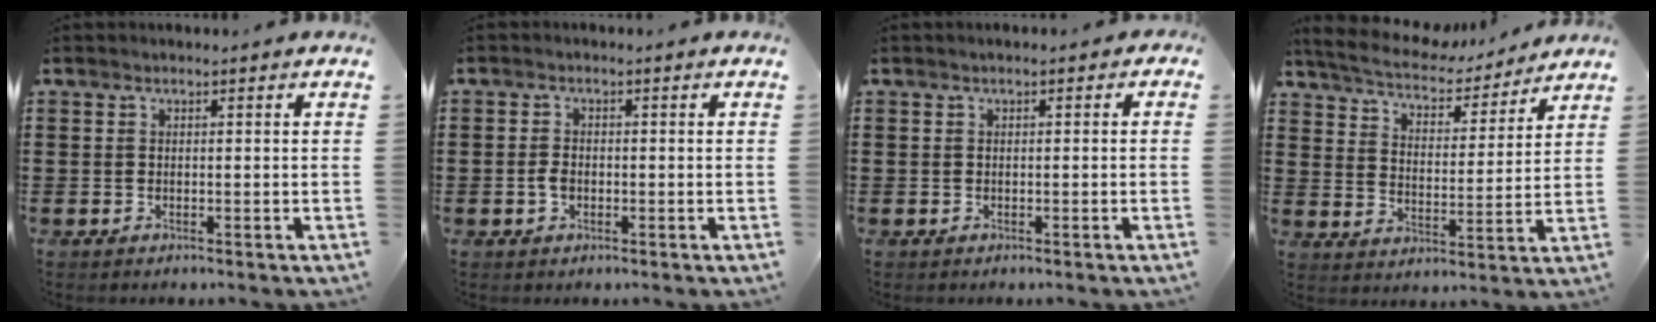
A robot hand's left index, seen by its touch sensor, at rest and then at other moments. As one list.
[{"total": 2.1, "force": [-0.3, 1.3, 1.6], "torque": [-0.046, -0.002, -0.011]}, {"total": 0.6, "force": [-0.2, 0.5, 0.3], "torque": [-0.008, 0.002, -0.004]}, {"total": 5.6, "force": [5.4, 0.8, 1.4], "torque": [-0.055, -0.034, 0.089]}]